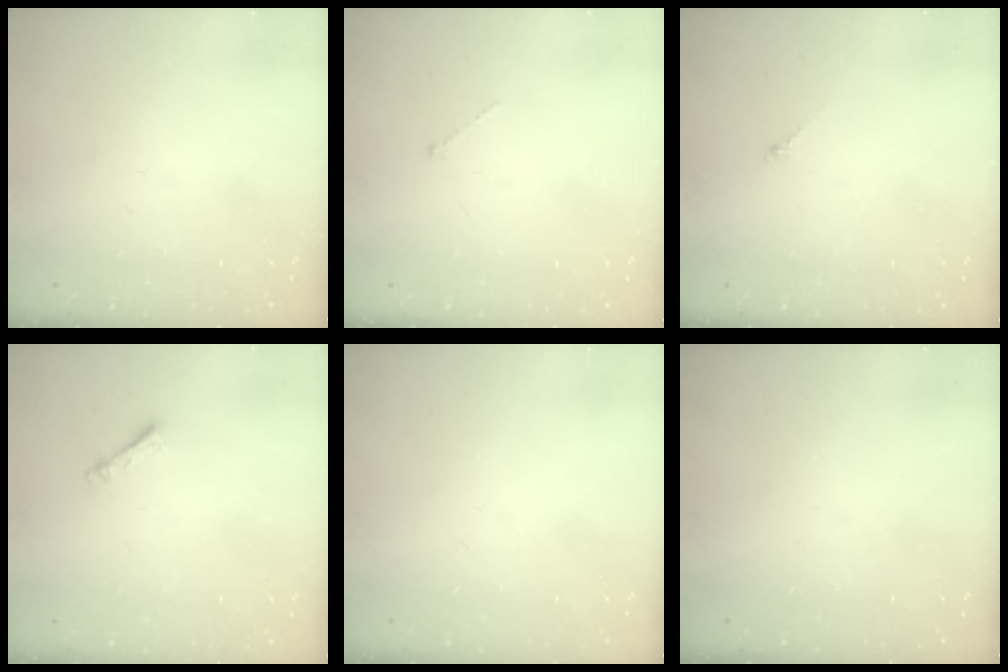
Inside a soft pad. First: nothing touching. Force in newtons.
{"total": 0.0}
{"total": 0.7, "press": 0.6, "slide": 0.4}
{"total": 2.4, "press": 2.3, "slide": 0.4}
{"total": 0.0}
{"total": 0.0}